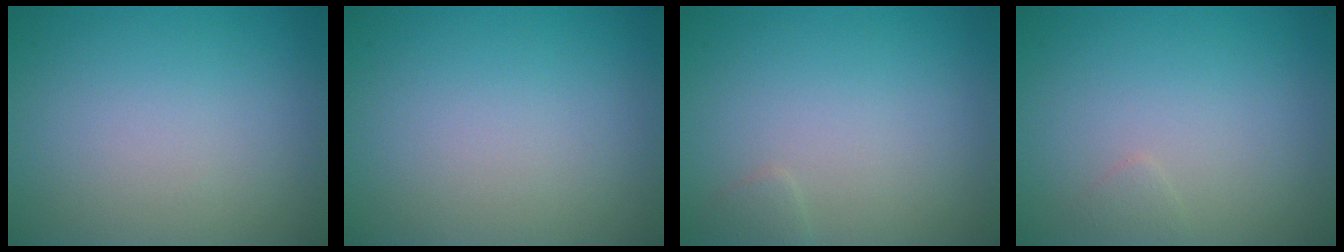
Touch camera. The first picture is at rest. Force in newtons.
{"total": 0.0}
{"total": 0.7, "press": 0.7, "slide": 0.0}
{"total": 0.6, "press": 0.6, "slide": 0.0}